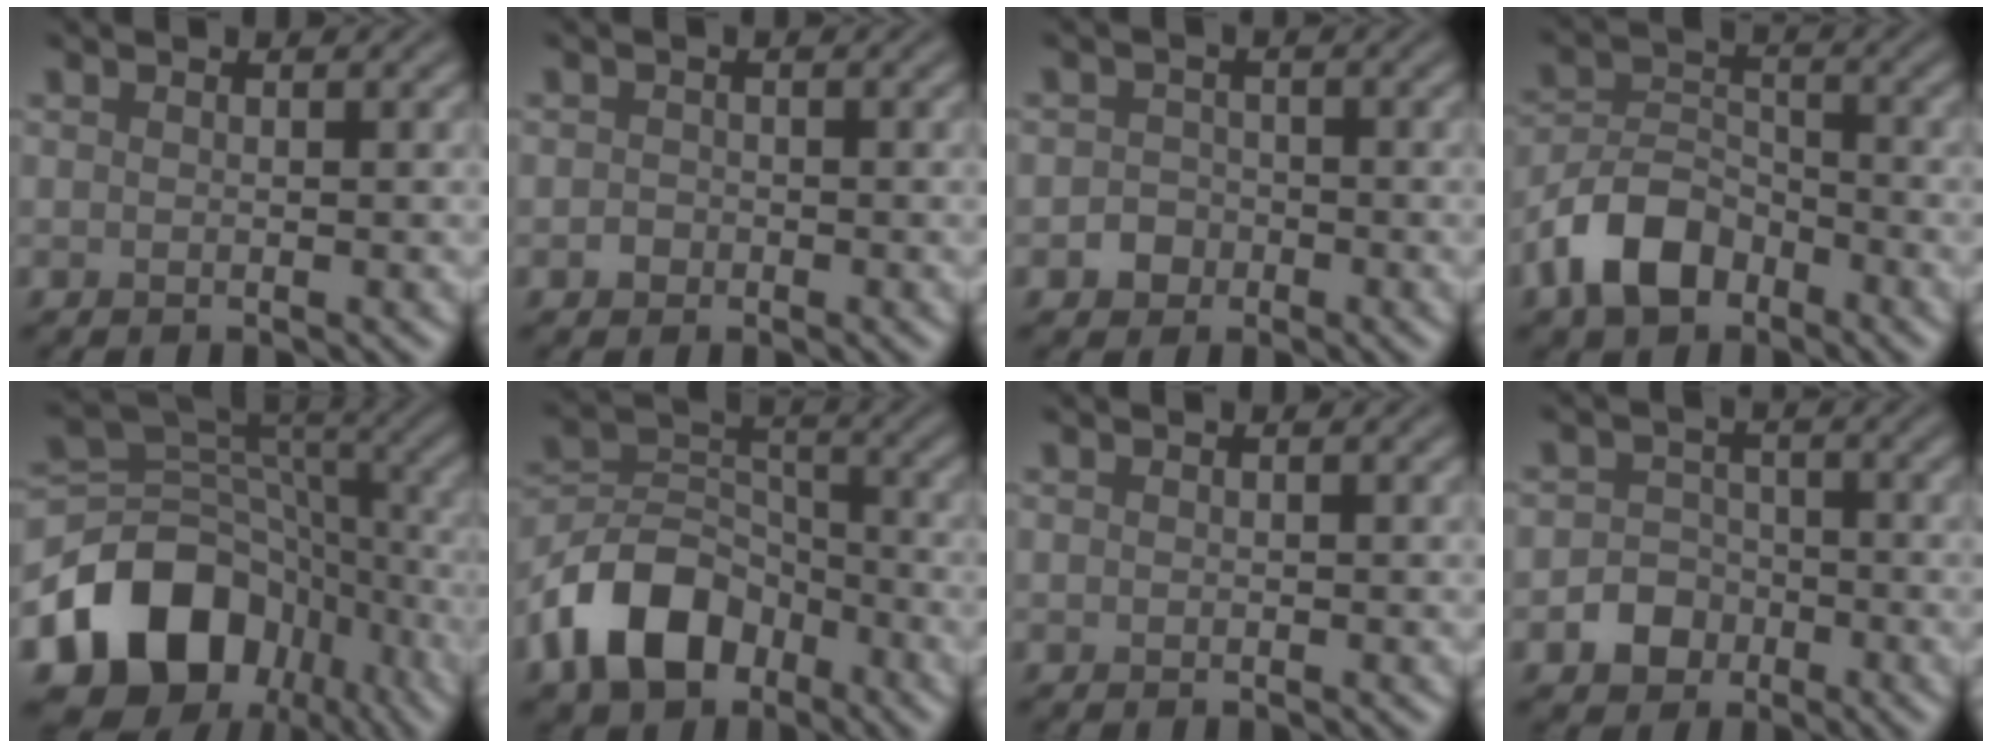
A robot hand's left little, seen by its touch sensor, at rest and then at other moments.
{"total": 0.9, "force": [-0.4, 0.8, 0.2], "torque": [-0.001, -0.001, -0.010]}
{"total": 1.9, "force": [-0.8, 1.6, 0.5], "torque": [0.002, 0.003, -0.018]}
{"total": 5.9, "force": [-3.6, 3.6, 3.1], "torque": [-0.060, 0.003, -0.079]}
{"total": 12.2, "force": [-5.6, 9.3, 5.7], "torque": [-0.101, 0.002, -0.103]}
{"total": 8.6, "force": [-4.8, 5.6, 4.4], "torque": [-0.081, 0.002, -0.104]}
{"total": 0.0}
{"total": 3.0, "force": [-1.3, 2.5, 1.0], "torque": [-0.005, 0.005, -0.028]}